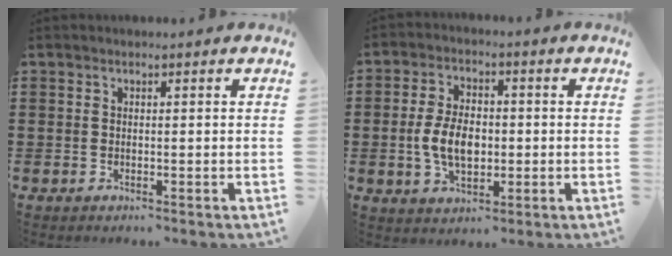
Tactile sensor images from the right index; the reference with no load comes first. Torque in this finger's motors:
{"motor_torque": [2.03, 0.11, 0.89, 0.19]}